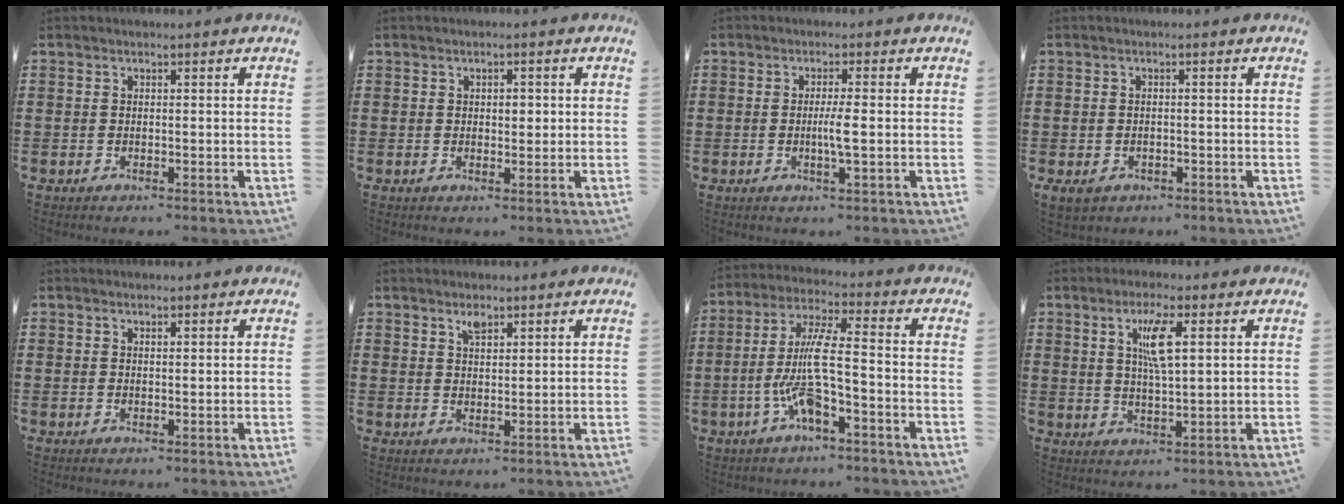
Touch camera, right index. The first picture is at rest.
{"total": 1.6, "force": [0.2, 1.0, 1.3], "torque": [-0.017, 0.006, -0.001]}
{"total": 3.1, "force": [-0.4, 0.0, 3.1], "torque": [-0.054, -0.005, -0.010]}
{"total": 1.4, "force": [-0.8, 0.9, 0.7], "torque": [-0.018, 0.001, -0.019]}
{"total": 0.5, "force": [0.4, 0.2, 0.3], "torque": [-0.008, 0.001, 0.007]}
{"total": 2.0, "force": [1.5, 0.7, 1.1], "torque": [-0.025, 0.003, 0.027]}
{"total": 10.2, "force": [-3.2, 1.8, 9.5], "torque": [-0.210, -0.011, -0.065]}
{"total": 5.8, "force": [1.9, 1.3, 5.3], "torque": [-0.111, 0.009, 0.029]}